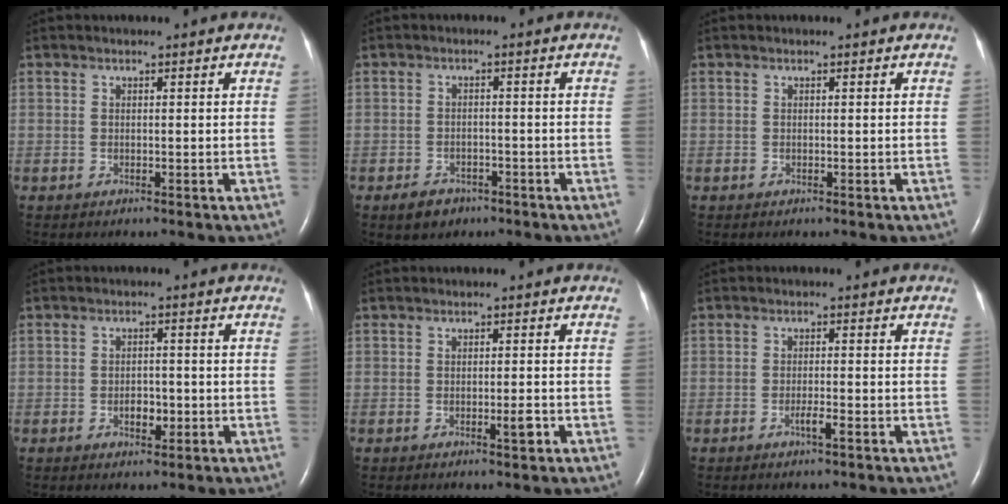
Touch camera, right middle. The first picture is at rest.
{"total": 3.4, "force": [-2.3, 2.2, 1.2], "torque": [-0.026, 0.003, -0.028]}
{"total": 0.0}
{"total": 2.8, "force": [-0.9, 1.5, 2.1], "torque": [-0.035, 0.005, -0.010]}
{"total": 1.8, "force": [-0.7, 0.2, 1.6], "torque": [-0.027, -0.003, -0.011]}
{"total": 1.8, "force": [-1.0, 0.0, 1.6], "torque": [-0.031, -0.001, -0.018]}